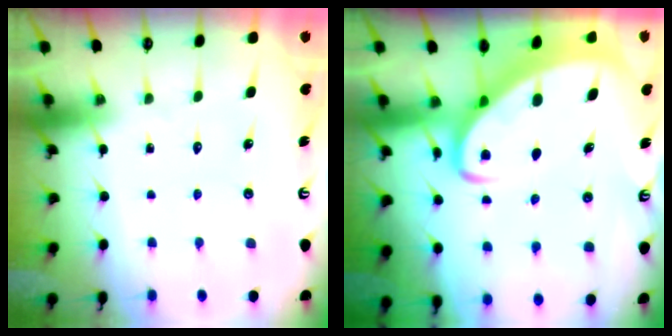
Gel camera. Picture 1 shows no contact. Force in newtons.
{"total": 3.9, "press": 3.9, "slide": 0.5}